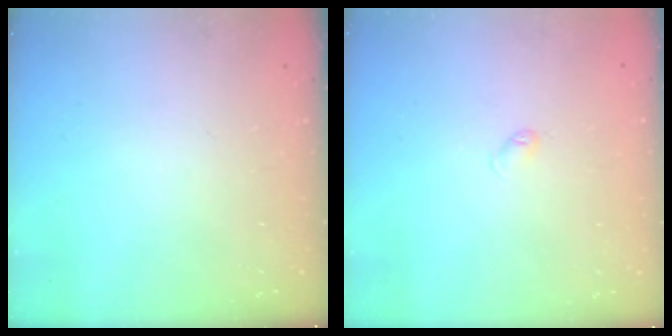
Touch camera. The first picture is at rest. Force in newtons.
{"total": 2.6, "press": 2.6, "slide": 0.4}